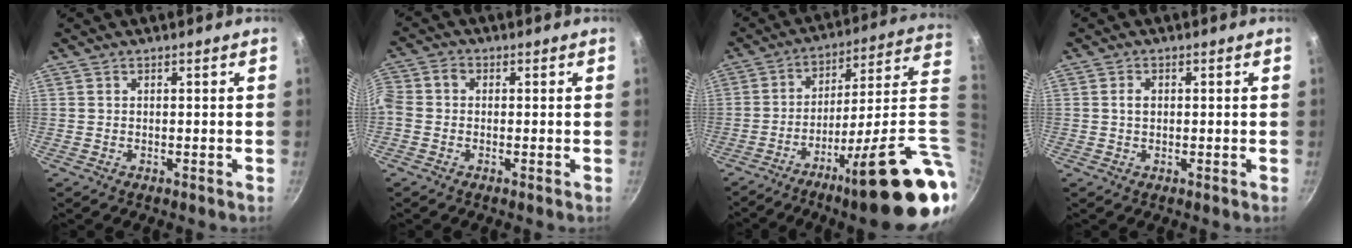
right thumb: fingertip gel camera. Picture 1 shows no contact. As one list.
[{"total": 5.0, "force": [-0.7, 3.9, 3.0], "torque": [-0.077, 0.018, -0.032]}, {"total": 25.4, "force": [-9.2, 3.0, 23.5], "torque": [-0.287, 0.035, -0.140]}, {"total": 1.9, "force": [0.2, 1.4, 1.3], "torque": [-0.018, 0.005, 0.003]}]